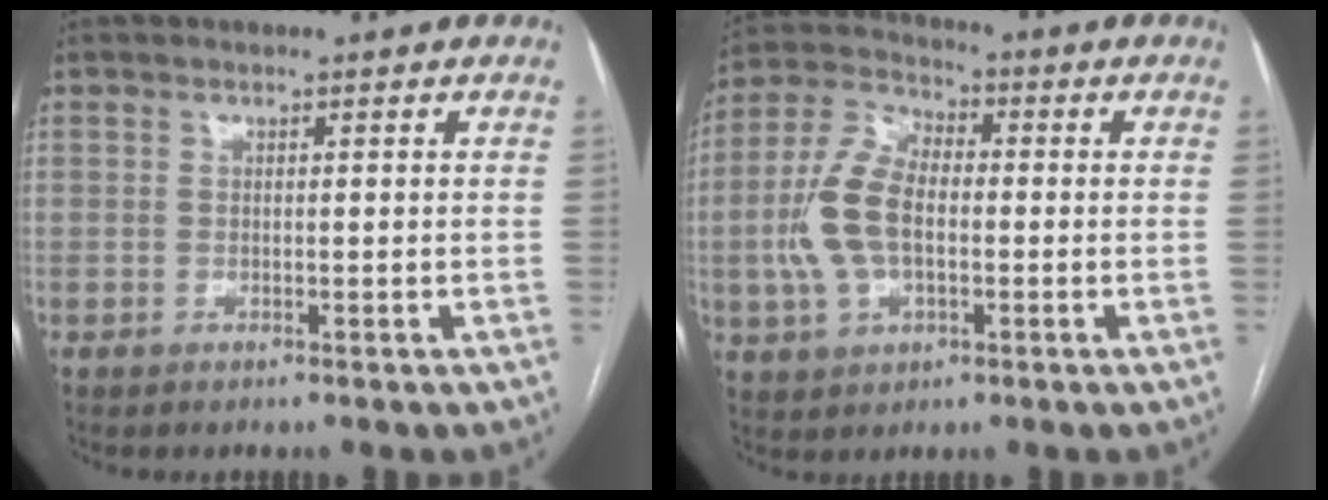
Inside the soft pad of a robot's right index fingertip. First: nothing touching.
{"total": 10.9, "force": [-1.1, 5.9, 9.1], "torque": [-0.212, 0.021, -0.020]}